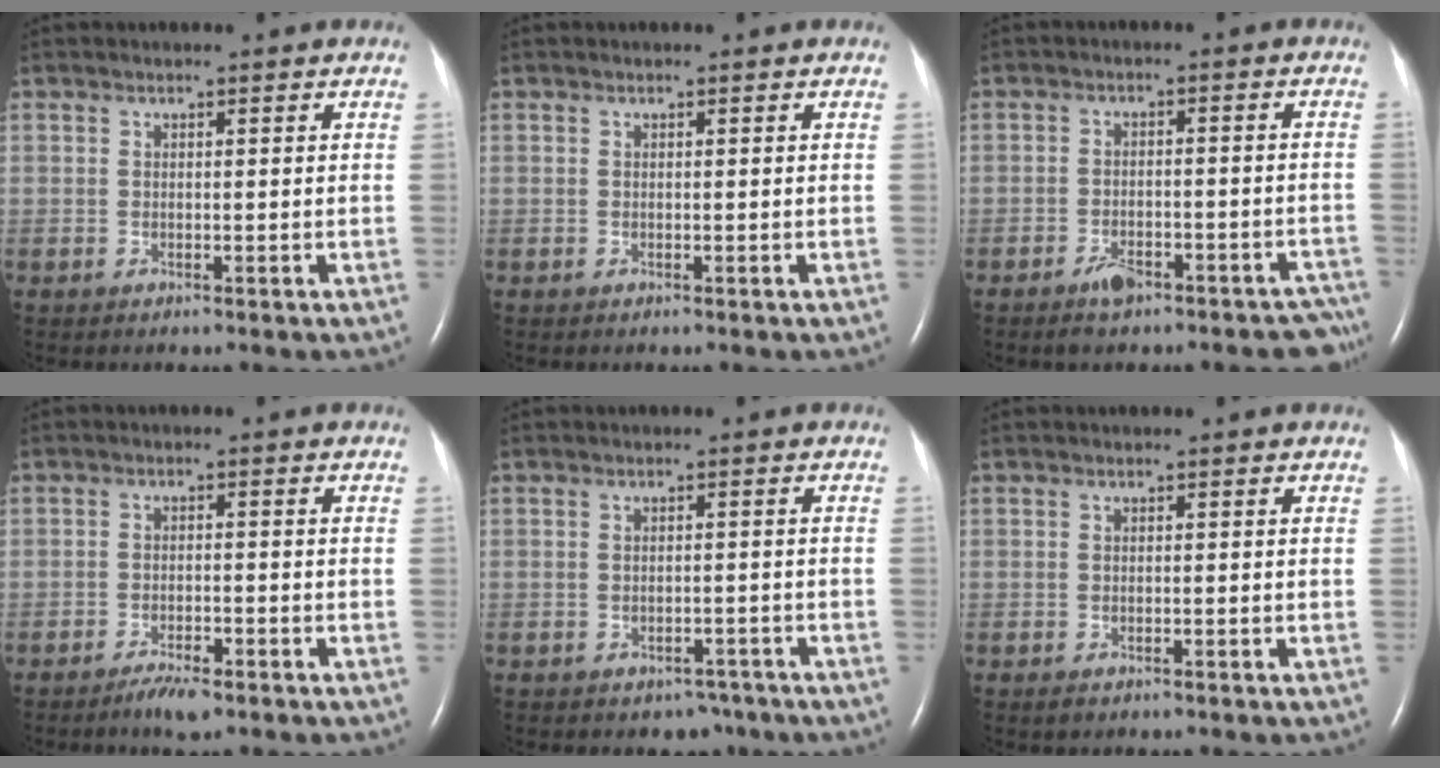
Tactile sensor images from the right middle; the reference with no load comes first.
{"total": 0.0}
{"total": 6.8, "force": [-5.5, 2.7, 3.0], "torque": [-0.015, 0.016, -0.080]}
{"total": 3.4, "force": [-2.6, 0.8, 2.2], "torque": [-0.044, -0.003, -0.043]}
{"total": 3.2, "force": [-2.3, 2.0, 0.7], "torque": [-0.004, 0.010, -0.024]}
{"total": 0.8, "force": [-0.5, 0.5, 0.3], "torque": [-0.005, 0.000, -0.004]}